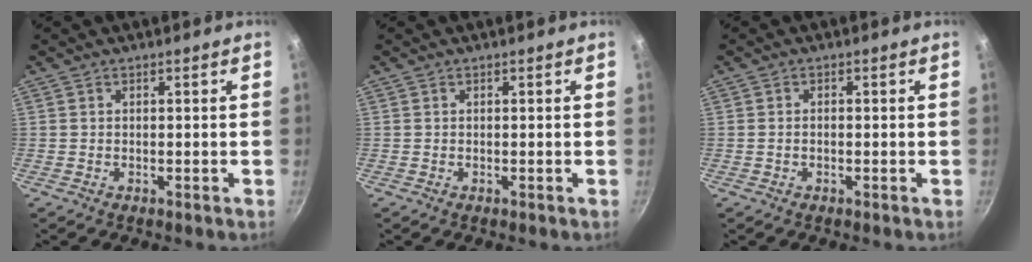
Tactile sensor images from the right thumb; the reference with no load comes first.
{"total": 0.0}
{"total": 0.8, "force": [-0.2, 0.6, 0.6], "torque": [-0.012, 0.006, -0.006]}